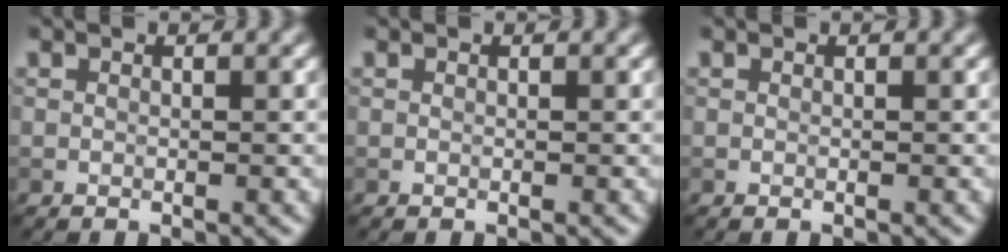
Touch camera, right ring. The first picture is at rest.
{"total": 0.0}
{"total": 0.0}